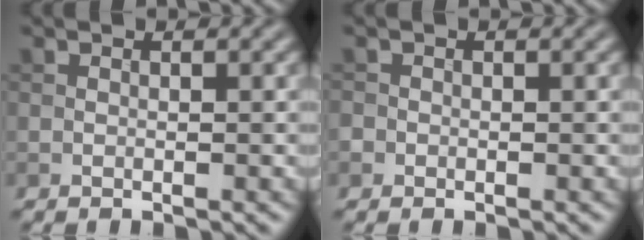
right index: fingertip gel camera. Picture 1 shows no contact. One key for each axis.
{"total": 0.9, "fx": -0.3, "fy": 0.8, "fz": 0.1, "tx": 0.003, "ty": -0.004, "tz": -0.009}